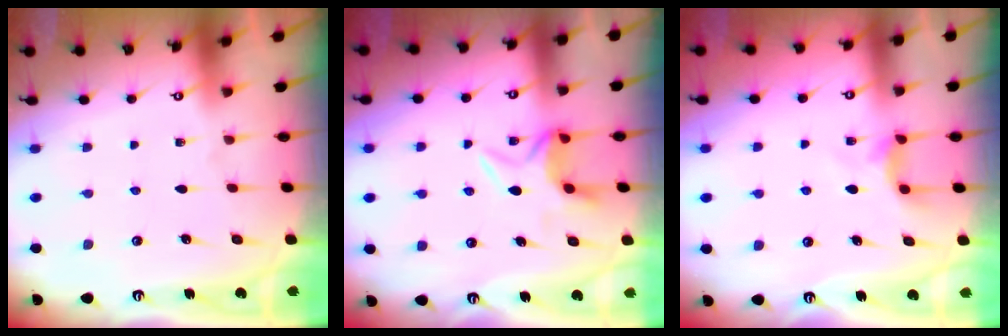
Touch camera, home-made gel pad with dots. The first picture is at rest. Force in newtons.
{"total": 6.5, "press": 6.4, "slide": 1.3}
{"total": 4.0, "press": 4.0, "slide": 0.2}